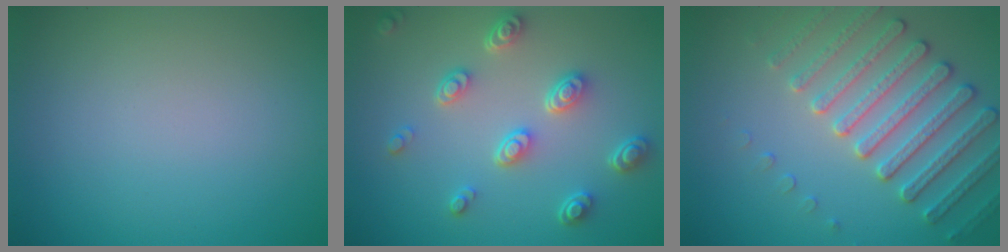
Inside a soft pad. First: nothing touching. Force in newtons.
{"total": 4.4, "press": 3.4, "slide": 2.9}
{"total": 4.6, "press": 4.5, "slide": 0.7}